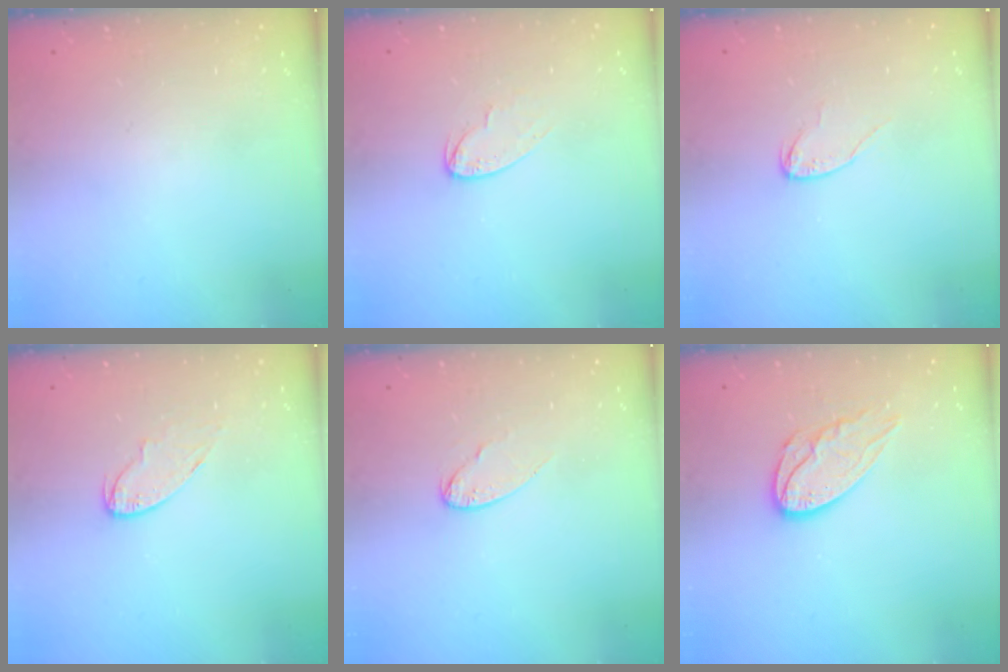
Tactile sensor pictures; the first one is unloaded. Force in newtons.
{"total": 5.1, "press": 5.1, "slide": 0.4}
{"total": 4.5, "press": 4.5, "slide": 0.5}
{"total": 5.6, "press": 5.6, "slide": 0.6}
{"total": 6.5, "press": 6.5, "slide": 0.7}
{"total": 9.8, "press": 9.8, "slide": 0.4}